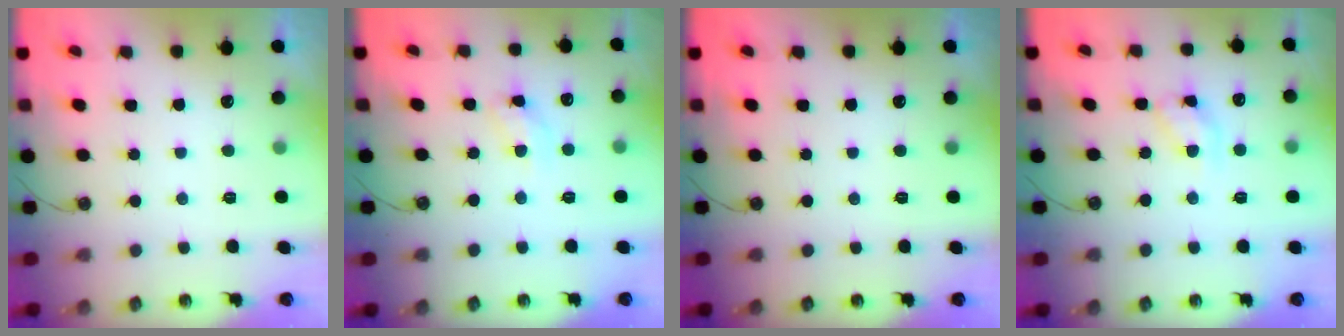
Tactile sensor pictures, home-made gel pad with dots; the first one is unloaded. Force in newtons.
{"total": 7.5, "press": 7.4, "slide": 0.5}
{"total": 0.0}
{"total": 8.7, "press": 8.7, "slide": 0.3}